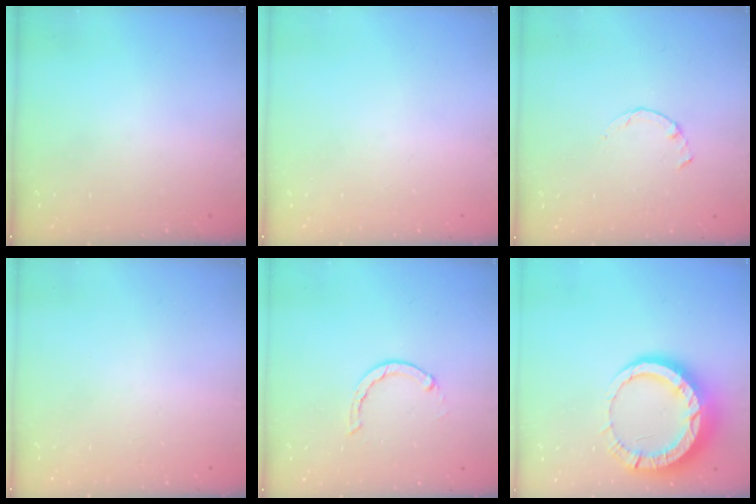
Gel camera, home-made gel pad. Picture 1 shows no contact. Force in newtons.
{"total": 0.0}
{"total": 0.8, "press": 0.7, "slide": 0.2}
{"total": 2.6, "press": 2.6, "slide": 0.2}
{"total": 2.1, "press": 2.1, "slide": 0.3}
{"total": 13.8, "press": 13.7, "slide": 1.3}